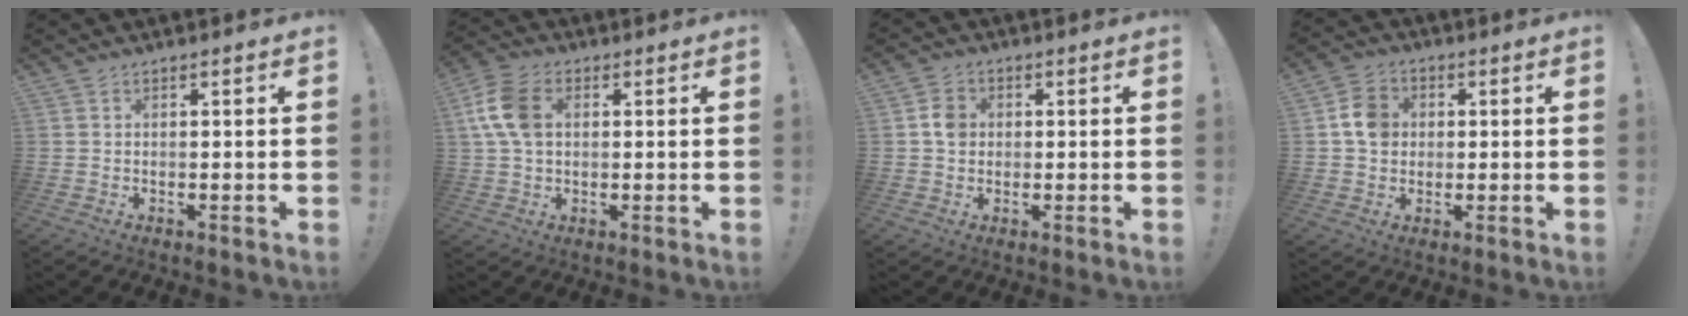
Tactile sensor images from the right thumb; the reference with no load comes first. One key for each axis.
{"total": 10.9, "fx": 2.2, "fy": 7.4, "fz": 7.6, "tx": -0.153, "ty": 0.009, "tz": 0.044}
{"total": 5.0, "fx": 0.3, "fy": 4.3, "fz": 2.5, "tx": -0.019, "ty": 0.002, "tz": 0.004}
{"total": 8.3, "fx": 1.2, "fy": 7.2, "fz": 4.0, "tx": -0.054, "ty": 0.014, "tz": 0.027}